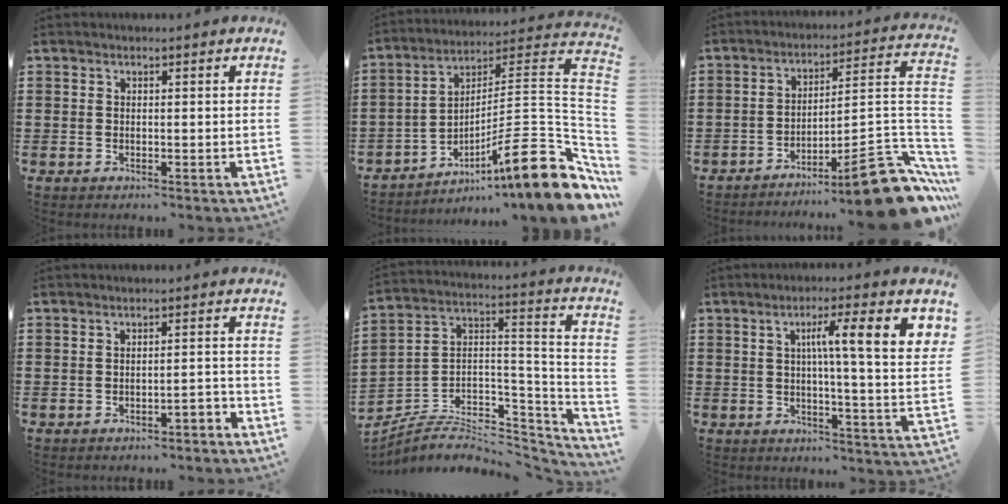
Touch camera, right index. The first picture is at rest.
{"total": 15.3, "force": [-7.6, 2.2, 13.1], "torque": [-0.184, -0.002, -0.132]}
{"total": 13.7, "force": [-9.5, 2.5, 9.5], "torque": [-0.112, 0.032, -0.161]}
{"total": 2.2, "force": [-1.9, 0.2, 1.0], "torque": [-0.021, 0.003, -0.038]}
{"total": 5.4, "force": [-3.5, 3.1, 2.8], "torque": [-0.061, -0.007, -0.069]}
{"total": 10.2, "force": [3.2, 1.0, 9.6], "torque": [-0.170, 0.003, 0.044]}